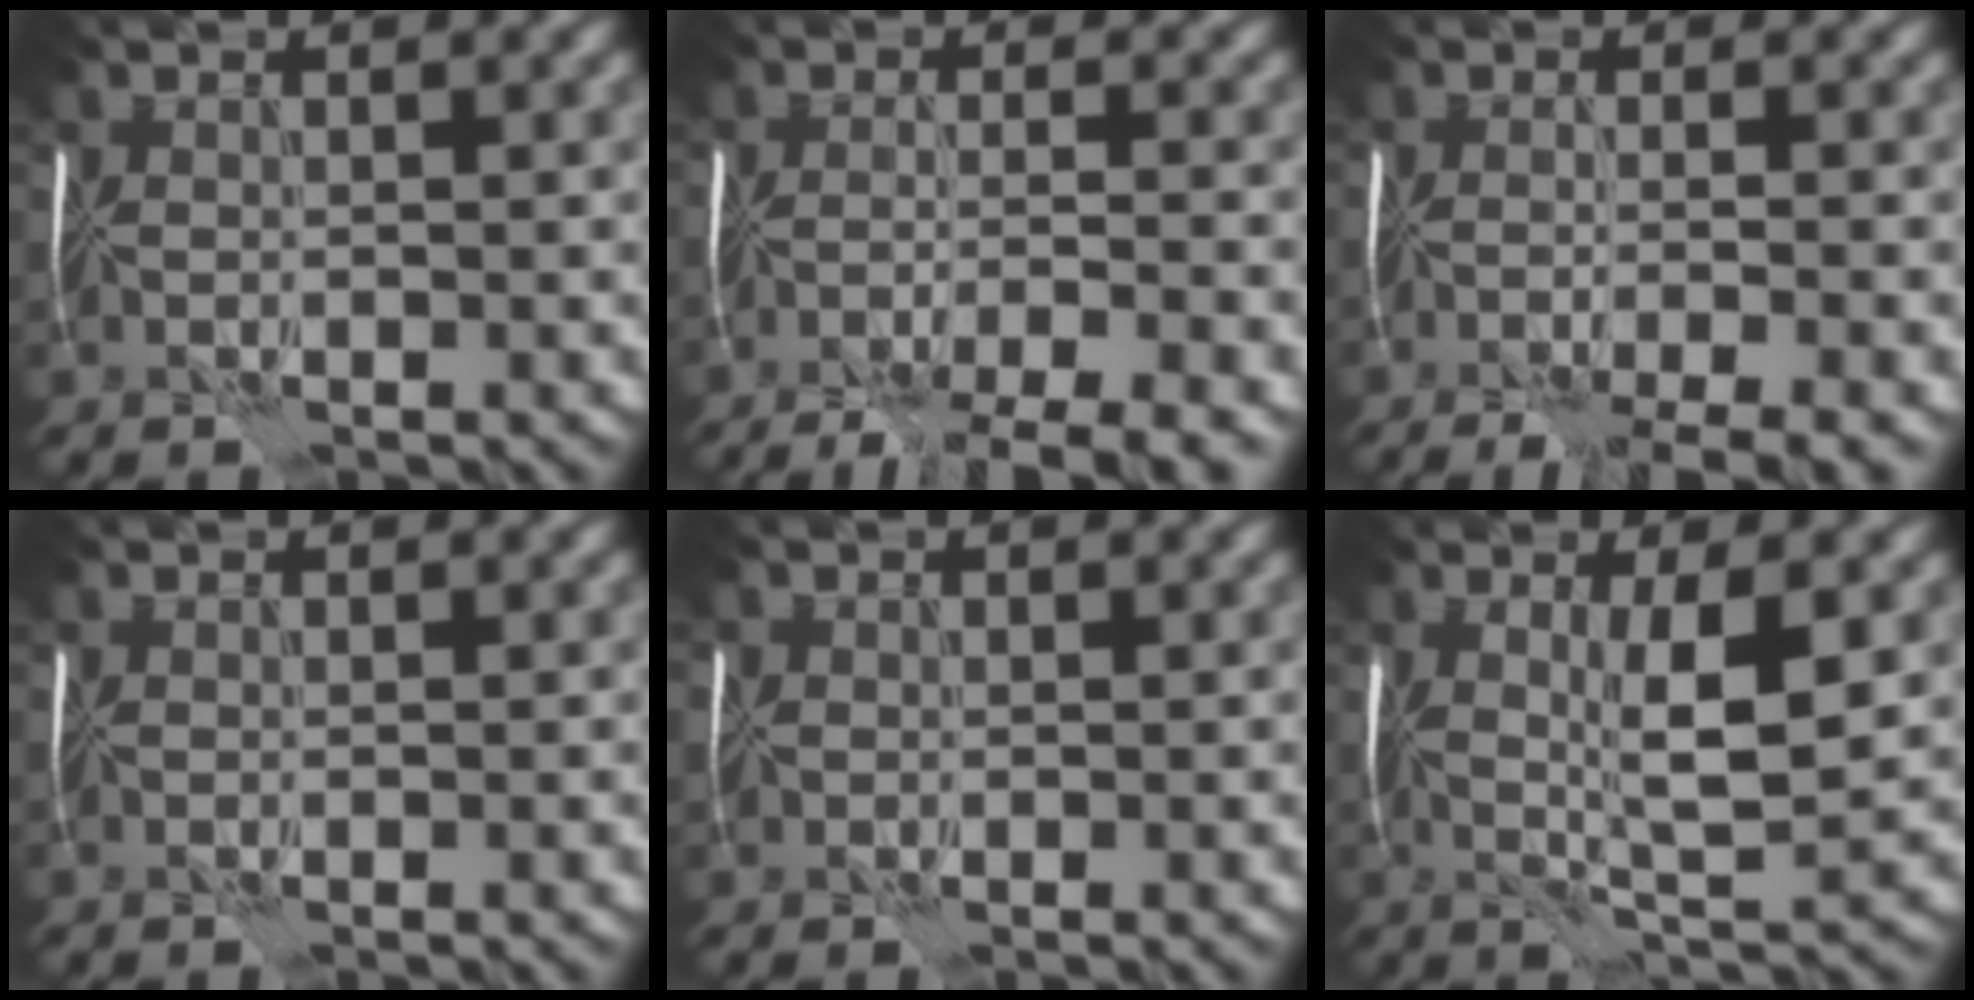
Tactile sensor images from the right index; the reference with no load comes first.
{"total": 8.1, "force": [-6.4, 1.3, 4.9], "torque": [-0.077, -0.018, -0.094]}
{"total": 6.7, "force": [-4.6, 1.4, 4.7], "torque": [-0.063, -0.020, -0.066]}
{"total": 0.0}
{"total": 1.2, "force": [0.0, 1.2, 0.1], "torque": [-0.002, 0.001, -0.001]}
{"total": 5.6, "force": [0.7, 1.0, 5.4], "torque": [-0.096, -0.005, 0.014]}